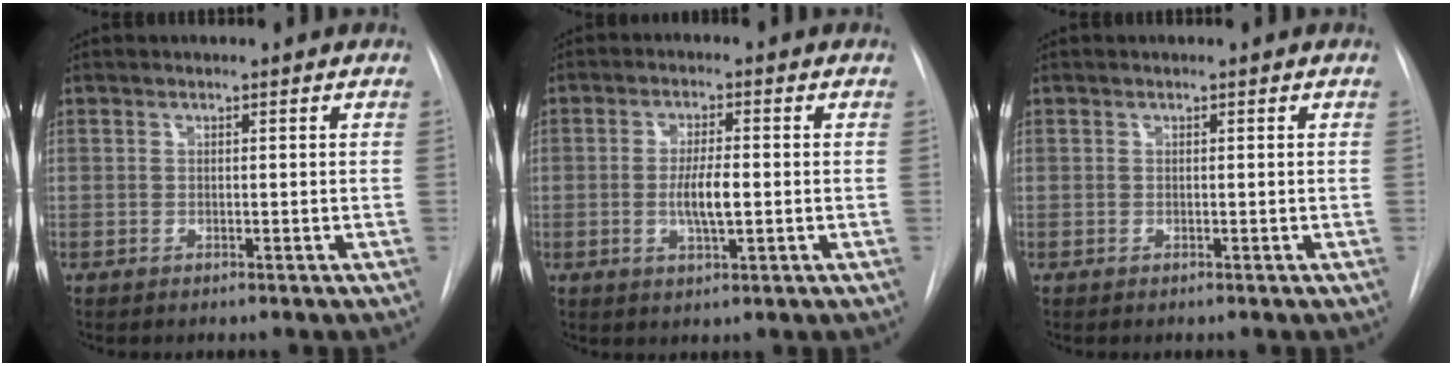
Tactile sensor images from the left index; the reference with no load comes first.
{"total": 4.8, "force": [-1.1, 0.9, 4.6], "torque": [-0.090, -0.010, -0.017]}
{"total": 0.0}